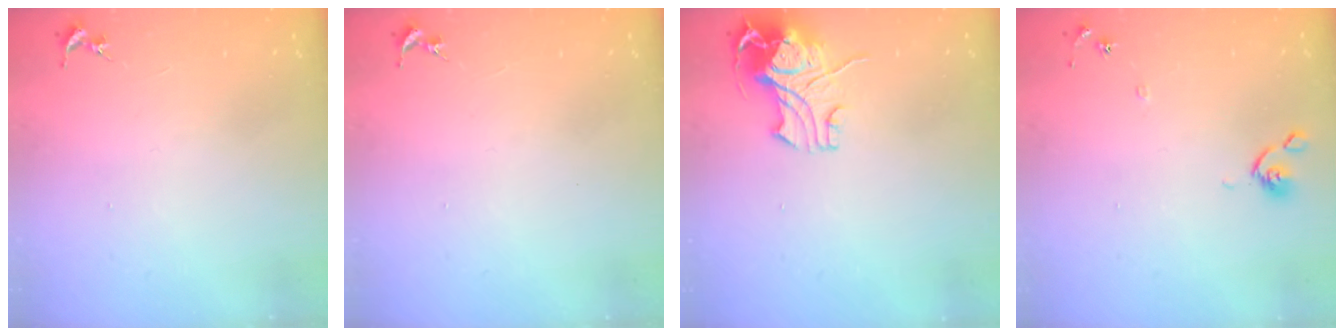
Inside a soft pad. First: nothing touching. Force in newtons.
{"total": 0.0}
{"total": 10.4, "press": 10.3, "slide": 1.3}
{"total": 6.9, "press": 6.9, "slide": 0.6}